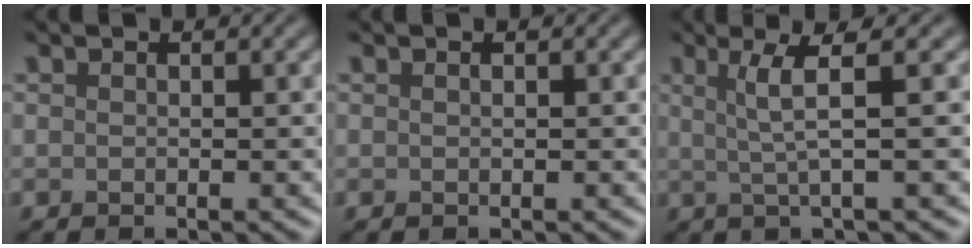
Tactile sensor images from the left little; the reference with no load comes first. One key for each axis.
{"total": 0.0}
{"total": 3.6, "fx": 0.9, "fy": 0.5, "fz": 3.4, "tx": -0.061, "ty": 0.003, "tz": 0.019}